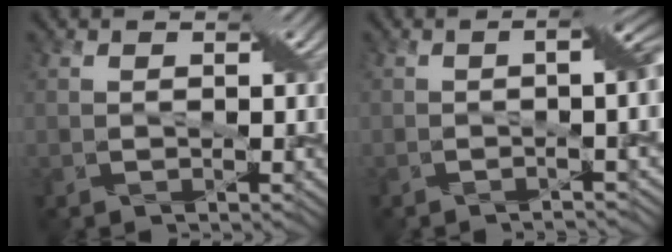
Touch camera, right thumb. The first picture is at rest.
{"total": 7.0, "force": [-1.0, 1.6, 6.7], "torque": [-0.080, 0.004, -0.018]}